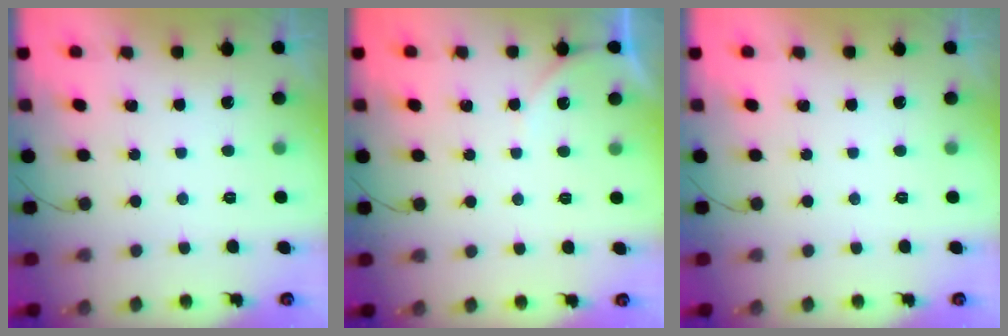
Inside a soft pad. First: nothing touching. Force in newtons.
{"total": 3.6, "press": 3.5, "slide": 0.5}
{"total": 0.0}